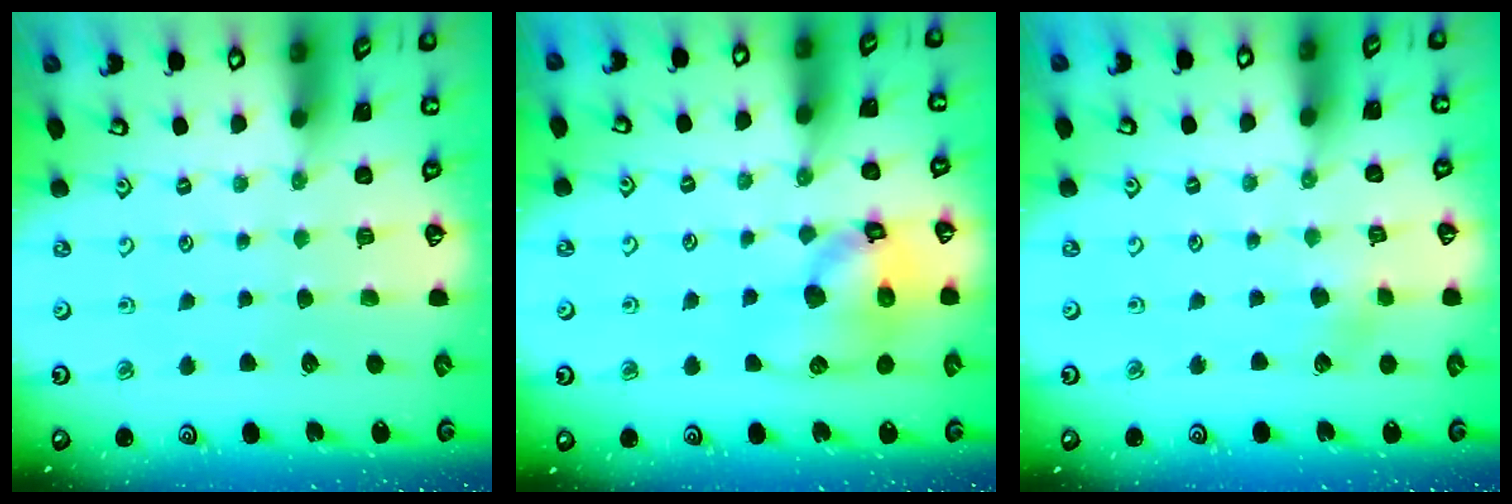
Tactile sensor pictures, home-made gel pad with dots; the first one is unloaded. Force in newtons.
{"total": 14.6, "press": 14.4, "slide": 2.2}
{"total": 3.3, "press": 3.2, "slide": 0.5}